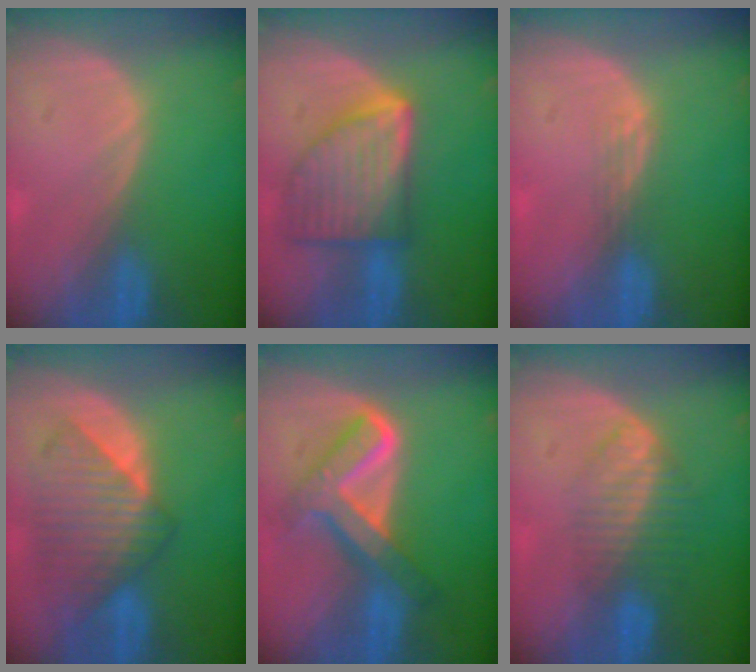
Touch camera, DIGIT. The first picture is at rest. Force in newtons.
{"total": 9.3, "press": 9.3, "slide": 0.5}
{"total": 1.8, "press": 1.3, "slide": 1.2}
{"total": 8.7, "press": 8.1, "slide": 3.1}
{"total": 8.1, "press": 8.1, "slide": 0.8}
{"total": 6.6, "press": 5.6, "slide": 3.5}